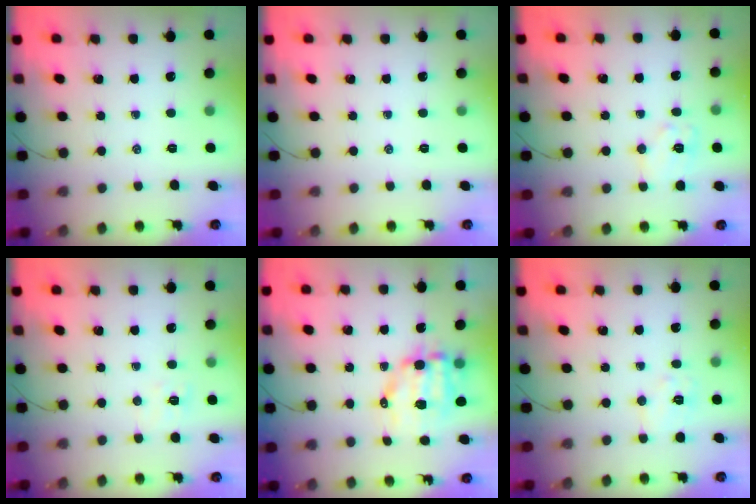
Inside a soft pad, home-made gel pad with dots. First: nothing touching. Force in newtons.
{"total": 0.0}
{"total": 8.6, "press": 8.6, "slide": 0.4}
{"total": 5.8, "press": 5.6, "slide": 1.4}
{"total": 9.5, "press": 9.2, "slide": 2.2}
{"total": 6.7, "press": 6.6, "slide": 0.9}